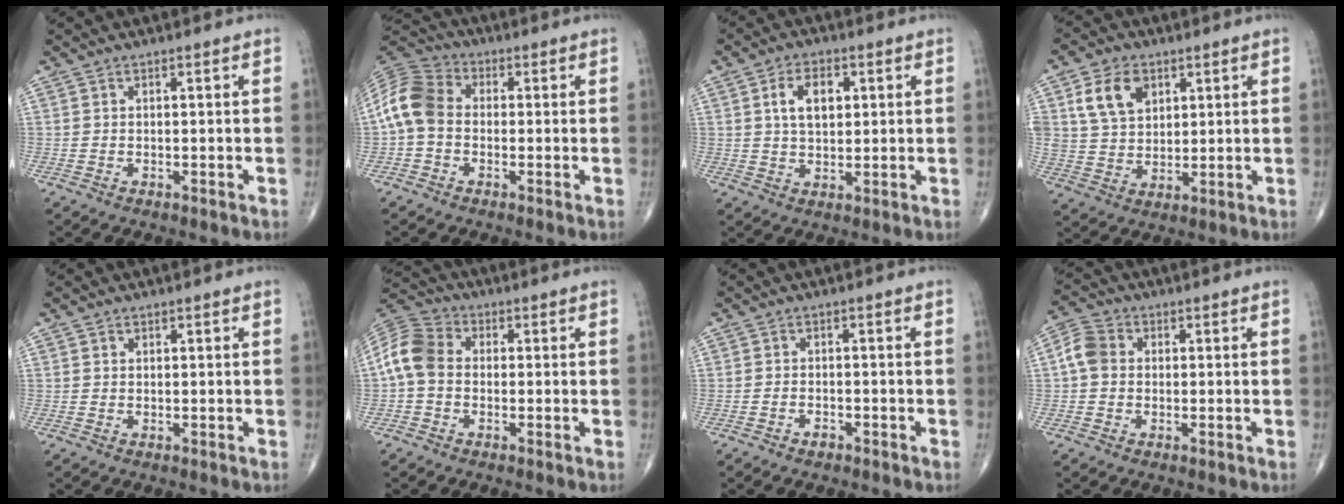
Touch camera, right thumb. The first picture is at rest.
{"total": 9.6, "force": [-0.6, 7.2, 6.3], "torque": [-0.123, 0.026, -0.029]}
{"total": 7.2, "force": [2.0, 4.3, 5.4], "torque": [-0.078, -0.001, 0.035]}
{"total": 10.0, "force": [4.2, 7.0, 5.7], "torque": [-0.084, -0.011, 0.083]}
{"total": 0.5, "force": [0.3, 0.4, 0.1], "torque": [0.001, -0.001, 0.004]}
{"total": 8.7, "force": [-0.3, 6.6, 5.7], "torque": [-0.109, 0.025, -0.021]}
{"total": 1.5, "force": [-1.1, 0.8, 0.6], "torque": [-0.012, 0.006, -0.018]}
{"total": 5.2, "force": [0.3, 4.3, 3.0], "torque": [-0.058, 0.016, -0.003]}